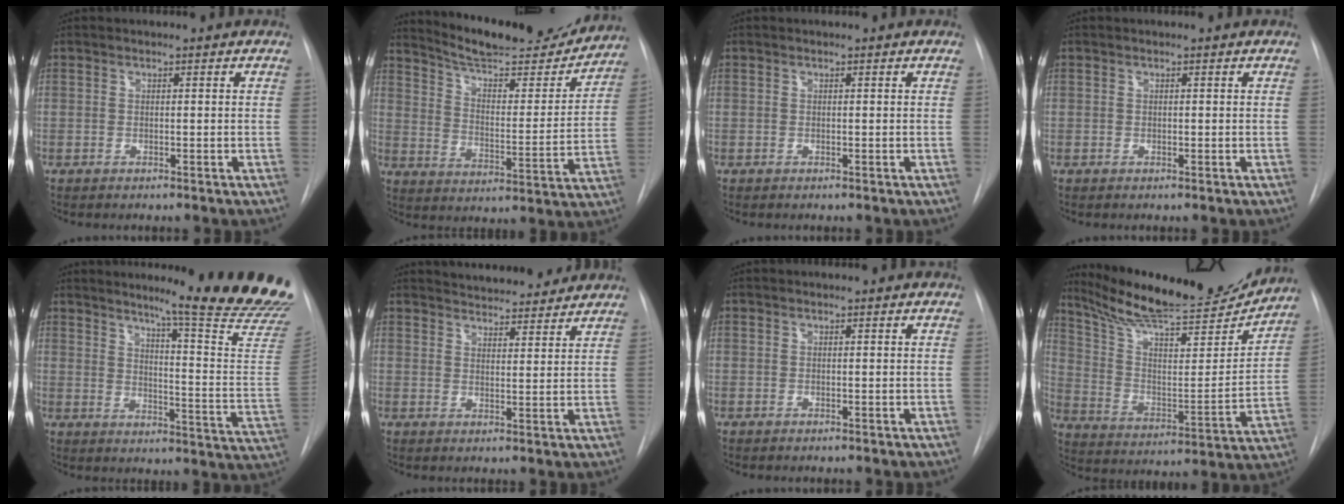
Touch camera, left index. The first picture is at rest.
{"total": 20.7, "force": [19.1, 3.5, 7.2], "torque": [-0.109, -0.029, 0.269]}
{"total": 0.0}
{"total": 0.0}
{"total": 21.9, "force": [19.1, -1.5, 10.6], "torque": [-0.144, -0.127, 0.227]}
{"total": 11.4, "force": [10.8, 2.5, 2.8], "torque": [-0.030, 0.005, 0.141]}
{"total": 0.0}
{"total": 22.7, "force": [20.9, 3.0, 8.3], "torque": [-0.142, -0.040, 0.315]}